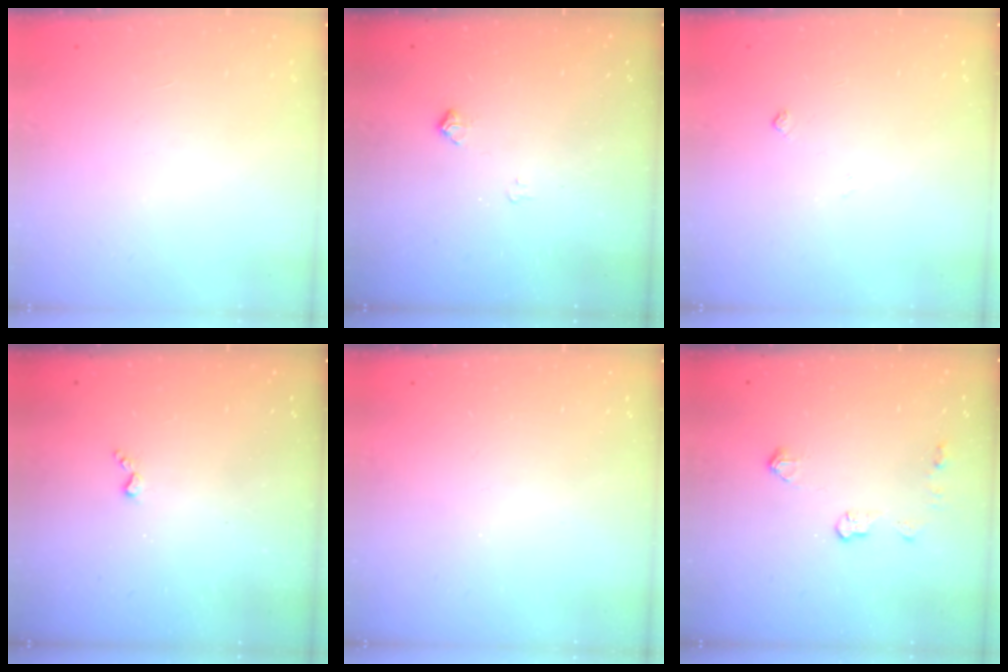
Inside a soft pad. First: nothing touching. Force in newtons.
{"total": 4.9, "press": 4.8, "slide": 0.8}
{"total": 3.8, "press": 3.8, "slide": 0.7}
{"total": 3.3, "press": 3.3, "slide": 0.5}
{"total": 0.0}
{"total": 6.2, "press": 6.2, "slide": 0.3}